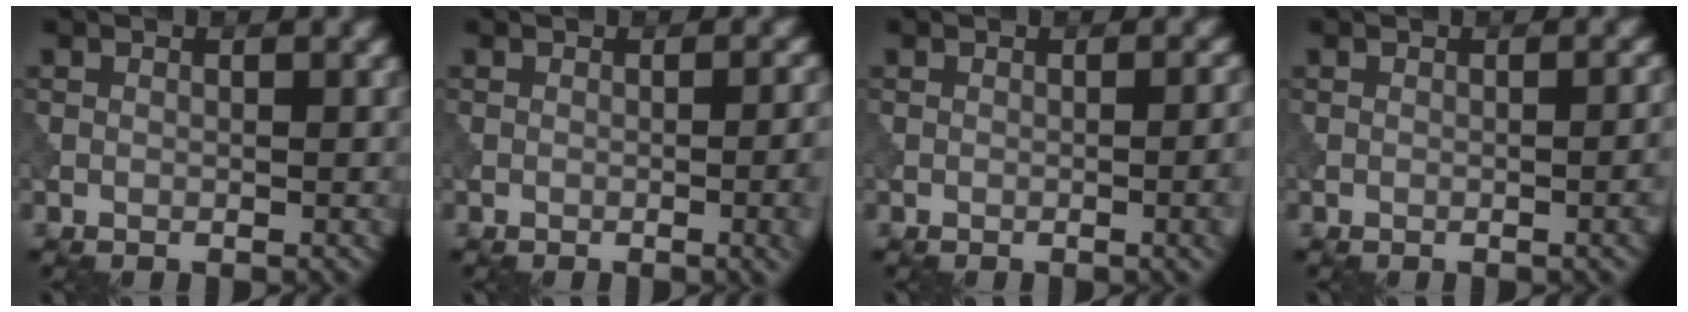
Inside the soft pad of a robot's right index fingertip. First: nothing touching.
{"total": 4.0, "force": [-0.3, 1.3, 3.8], "torque": [-0.038, -0.001, -0.004]}
{"total": 3.1, "force": [-0.1, 0.9, 3.0], "torque": [-0.033, 0.003, -0.002]}
{"total": 2.1, "force": [-0.1, 0.4, 2.1], "torque": [-0.027, 0.002, 0.000]}